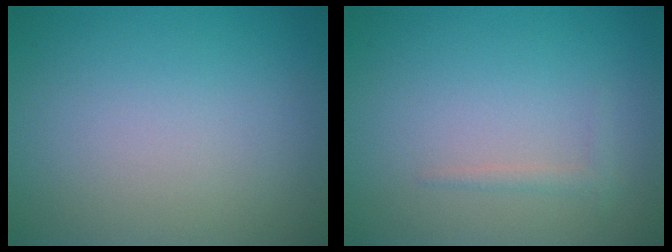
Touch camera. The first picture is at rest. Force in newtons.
{"total": 0.8, "press": 0.8, "slide": 0.0}